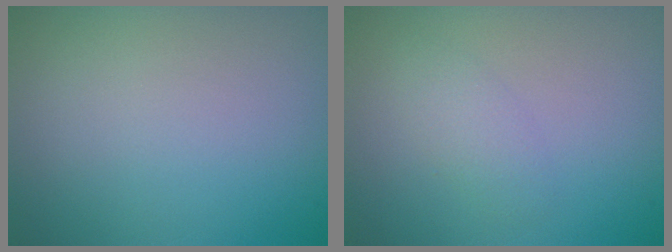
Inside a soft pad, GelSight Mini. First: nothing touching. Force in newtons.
{"total": 1.6, "press": 1.6, "slide": 0.1}